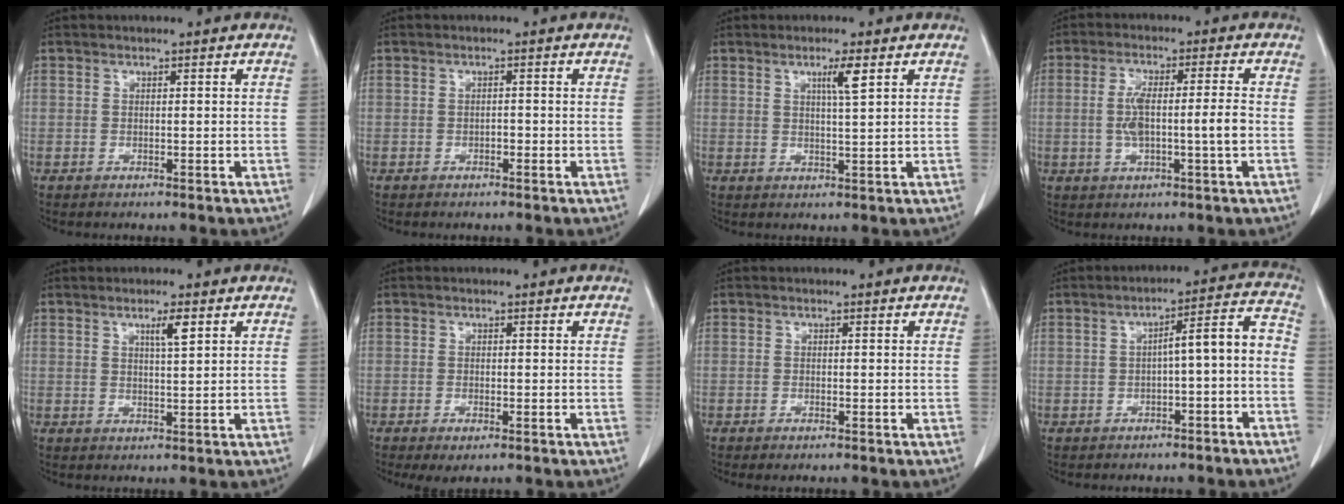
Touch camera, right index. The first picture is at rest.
{"total": 0.7, "force": [-0.4, 0.3, 0.4], "torque": [-0.008, 0.002, -0.007]}
{"total": 3.2, "force": [1.5, -0.3, 2.8], "torque": [-0.052, -0.005, 0.027]}
{"total": 7.3, "force": [-0.8, 0.6, 7.2], "torque": [-0.140, 0.008, -0.013]}
{"total": 2.8, "force": [1.4, 0.1, 2.4], "torque": [-0.045, -0.003, 0.024]}
{"total": 2.5, "force": [-1.4, 0.8, 1.9], "torque": [-0.028, -0.003, -0.017]}
{"total": 0.9, "force": [-0.7, 0.1, 0.5], "torque": [-0.012, -0.002, -0.009]}
{"total": 7.1, "force": [-2.3, 1.2, 6.6], "torque": [-0.085, 0.035, -0.032]}